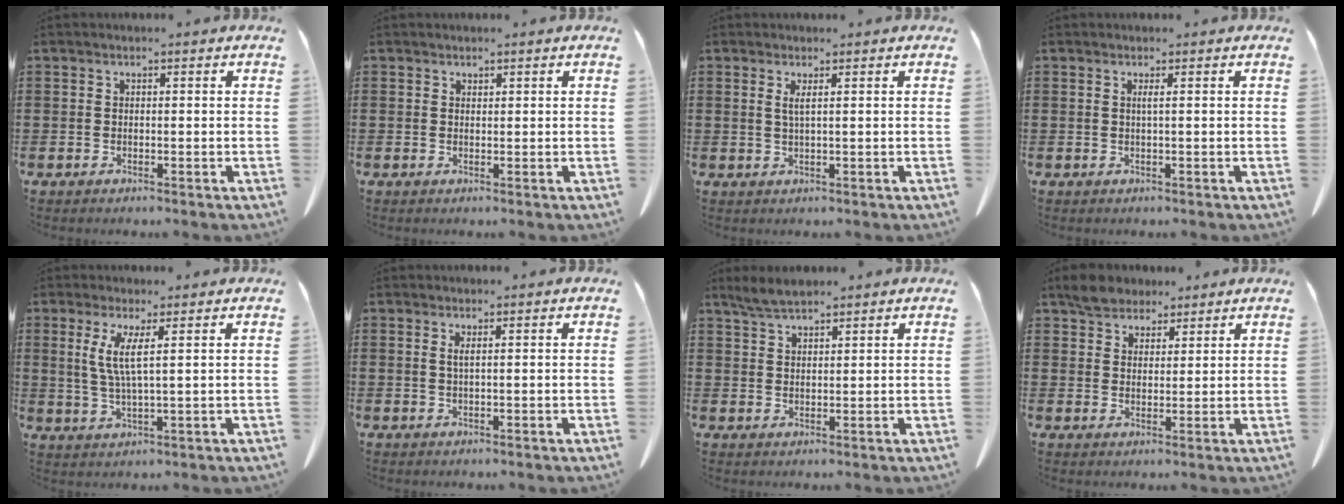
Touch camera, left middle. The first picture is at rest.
{"total": 0.8, "force": [0.7, 0.3, -0.1], "torque": [-0.001, 0.000, 0.014]}
{"total": 1.5, "force": [0.7, -0.1, 1.3], "torque": [-0.029, -0.002, 0.012]}
{"total": 0.8, "force": [0.2, -0.3, 0.7], "torque": [-0.014, -0.005, 0.004]}
{"total": 4.8, "force": [1.9, 0.0, 4.4], "torque": [-0.093, -0.004, 0.032]}
{"total": 1.0, "force": [0.4, 0.0, 1.0], "torque": [-0.021, -0.001, 0.007]}
{"total": 3.2, "force": [2.6, 0.7, 1.6], "torque": [-0.038, 0.002, 0.050]}
{"total": 4.2, "force": [3.6, 2.0, 0.7], "torque": [-0.019, 0.003, 0.066]}